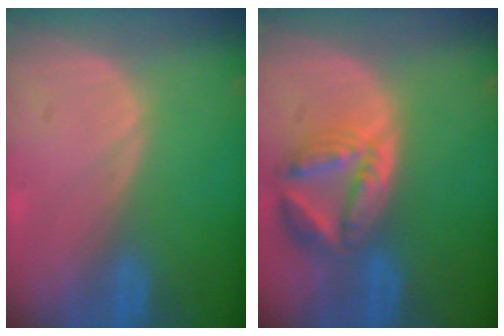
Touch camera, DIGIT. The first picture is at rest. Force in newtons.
{"total": 8.1, "press": 7.2, "slide": 3.7}